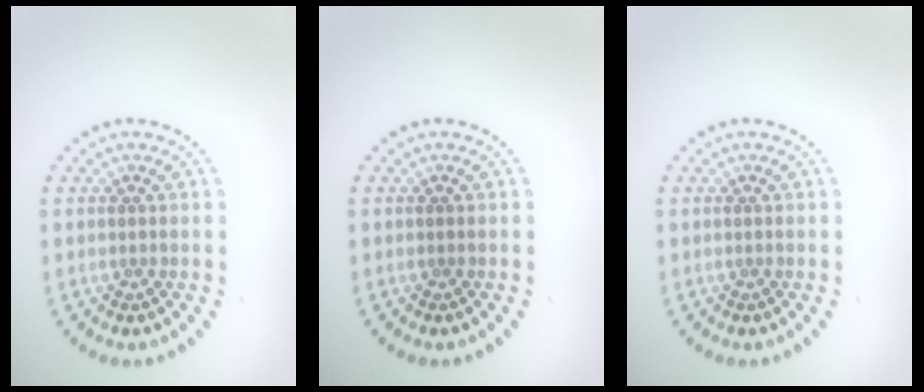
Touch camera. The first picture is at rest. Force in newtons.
{"total": 0.0}
{"total": 0.0}